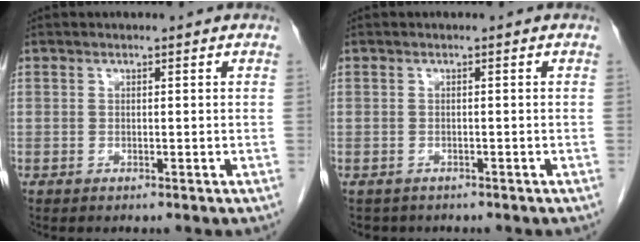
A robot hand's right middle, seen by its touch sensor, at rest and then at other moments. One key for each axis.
{"total": 2.3, "fx": -1.8, "fy": 1.3, "fz": 0.2, "tx": -0.011, "ty": 0.001, "tz": -0.025}